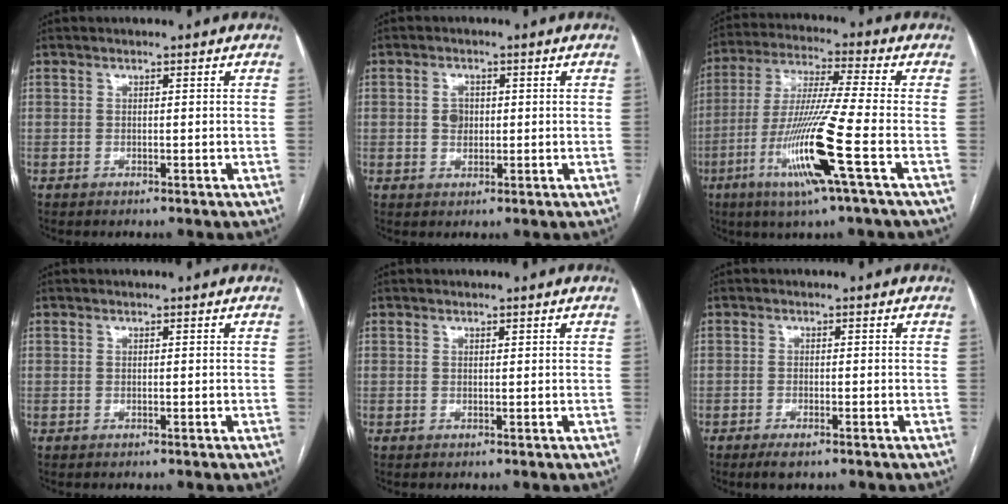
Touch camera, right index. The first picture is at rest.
{"total": 2.6, "force": [0.2, 2.0, 1.7], "torque": [-0.029, 0.005, 0.005]}
{"total": 14.2, "force": [-5.2, -1.4, 13.2], "torque": [-0.270, -0.022, -0.103]}
{"total": 0.0}
{"total": 0.0}
{"total": 2.5, "force": [-1.7, 0.6, 1.8], "torque": [-0.033, -0.003, -0.026]}